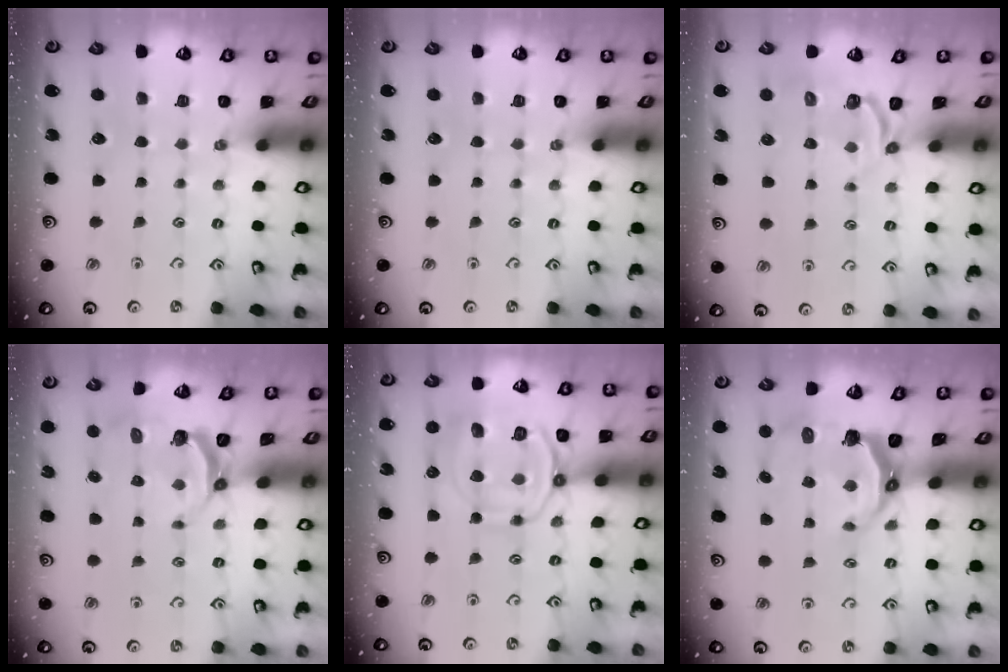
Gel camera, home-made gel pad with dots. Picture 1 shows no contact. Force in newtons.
{"total": 0.0}
{"total": 3.6, "press": 2.6, "slide": 2.4}
{"total": 4.7, "press": 3.7, "slide": 2.8}
{"total": 12.3, "press": 12.3, "slide": 1.4}
{"total": 7.4, "press": 5.6, "slide": 4.8}